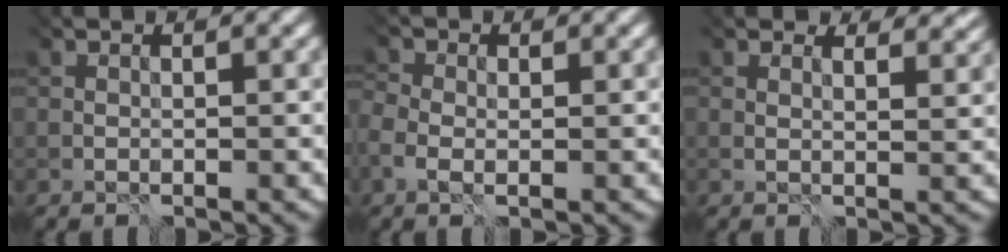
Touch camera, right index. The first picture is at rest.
{"total": 2.2, "force": [-1.0, 1.3, 1.5], "torque": [-0.045, 0.011, -0.006]}
{"total": 4.4, "force": [3.8, 1.0, 2.0], "torque": [-0.029, 0.006, 0.055]}